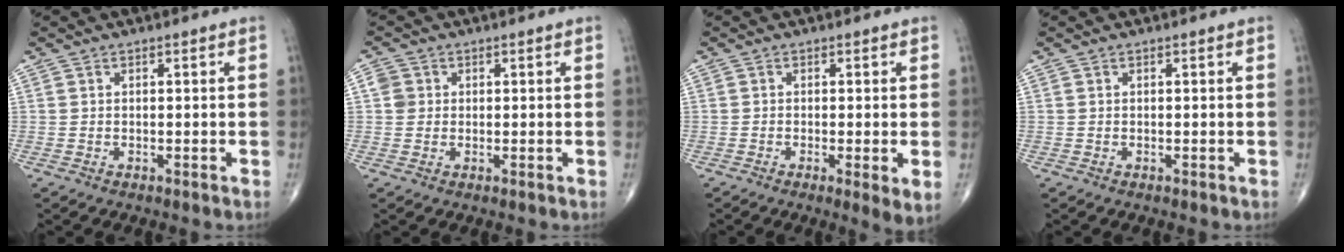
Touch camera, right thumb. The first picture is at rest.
{"total": 2.5, "force": [0.5, 2.4, 0.7], "torque": [0.001, 0.002, 0.007]}
{"total": 3.8, "force": [-0.8, 0.5, 3.7], "torque": [-0.068, -0.015, -0.016]}
{"total": 0.0}